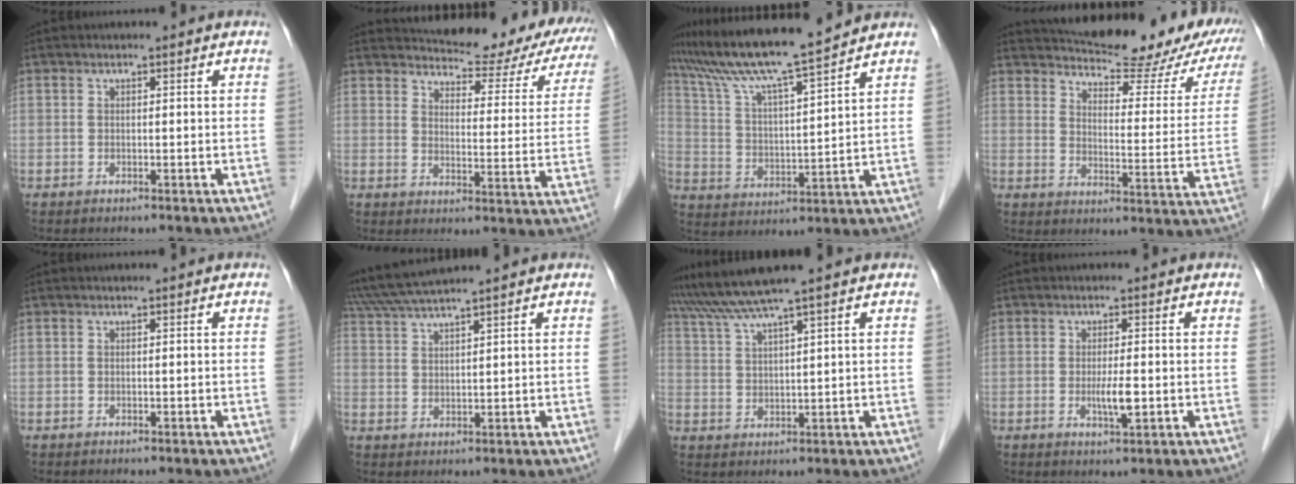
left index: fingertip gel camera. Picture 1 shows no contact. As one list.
[{"total": 19.6, "force": [17.4, 5.8, 7.0], "torque": [-0.066, -0.028, 0.189]}, {"total": 13.6, "force": [12.1, -1.3, 6.1], "torque": [-0.120, 0.010, 0.213]}, {"total": 22.7, "force": [19.8, 5.9, 9.2], "torque": [-0.112, -0.028, 0.233]}, {"total": 0.0}, {"total": 8.7, "force": [7.6, -1.0, 4.1], "torque": [-0.077, 0.031, 0.133]}, {"total": 6.7, "force": [5.4, -1.9, 3.3], "torque": [-0.069, 0.012, 0.106]}, {"total": 3.0, "force": [-0.4, 0.3, 2.9], "torque": [-0.056, -0.006, -0.005]}]